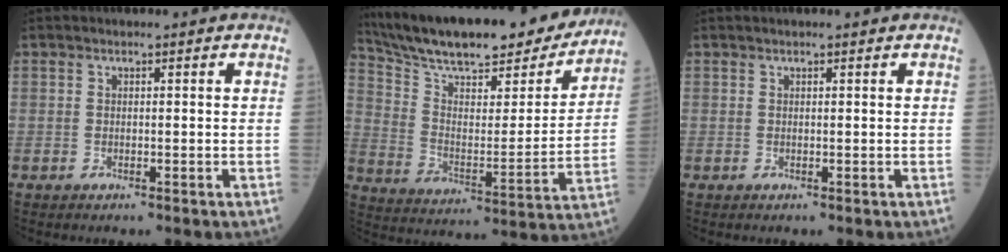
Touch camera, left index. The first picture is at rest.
{"total": 24.9, "force": [22.0, 4.6, 10.5], "torque": [-0.179, -0.014, 0.325]}
{"total": 1.2, "force": [1.1, 0.1, 0.6], "torque": [-0.009, 0.016, 0.018]}